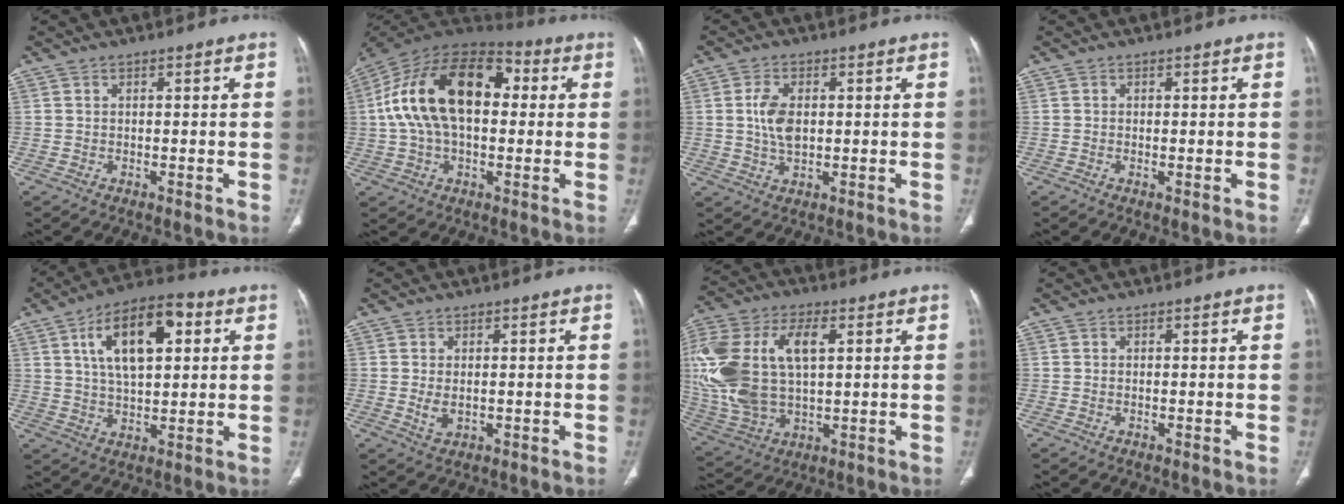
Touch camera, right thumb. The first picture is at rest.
{"total": 22.4, "force": [3.0, 13.1, 18.0], "torque": [-0.317, 0.040, 0.041]}
{"total": 6.1, "force": [0.6, 3.5, 4.9], "torque": [-0.098, -0.003, 0.012]}
{"total": 0.6, "force": [-0.1, 0.2, 0.6], "torque": [-0.016, -0.004, -0.003]}
{"total": 15.4, "force": [5.0, 7.2, 12.7], "torque": [-0.198, 0.004, 0.079]}
{"total": 2.8, "force": [0.0, 1.8, 2.2], "torque": [-0.042, -0.007, 0.006]}
{"total": 24.5, "force": [4.1, 13.6, 19.9], "torque": [-0.457, 0.005, 0.079]}
{"total": 0.0}